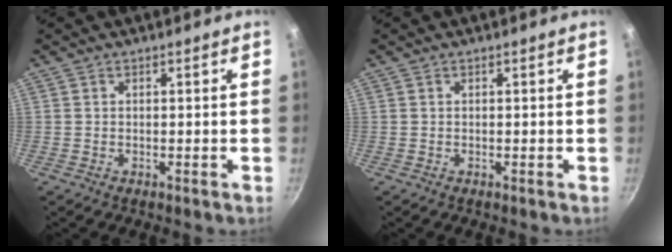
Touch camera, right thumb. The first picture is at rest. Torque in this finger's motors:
{"motor_torque": [-0.01, 0.01, 0.17, -0.17, 0.03]}